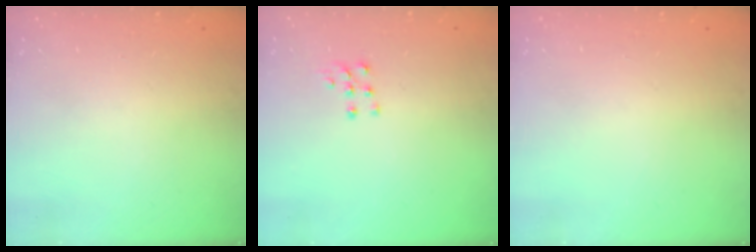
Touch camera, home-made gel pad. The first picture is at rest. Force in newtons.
{"total": 5.6, "press": 5.6, "slide": 0.5}
{"total": 0.0}